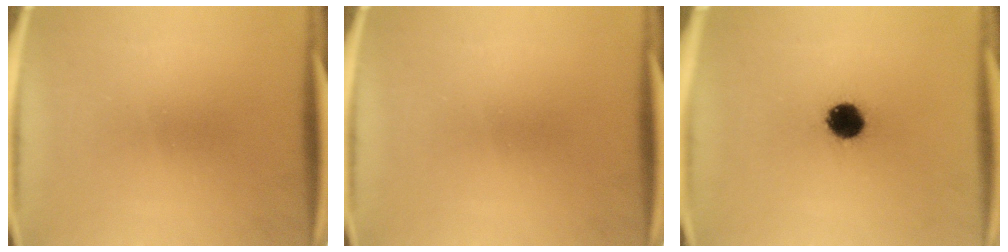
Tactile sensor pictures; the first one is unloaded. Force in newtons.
{"total": 0.0}
{"total": 8.4}